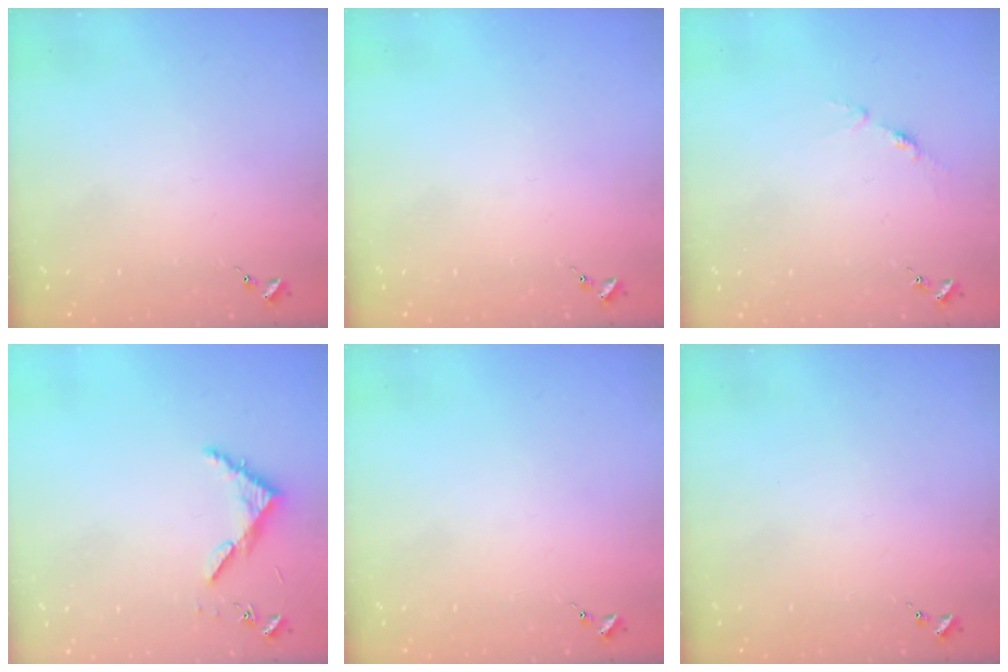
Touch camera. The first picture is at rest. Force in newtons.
{"total": 0.0}
{"total": 3.8, "press": 3.8, "slide": 0.5}
{"total": 4.0, "press": 4.0, "slide": 0.3}
{"total": 0.0}
{"total": 0.0}